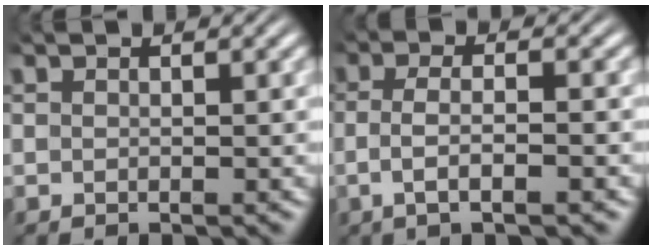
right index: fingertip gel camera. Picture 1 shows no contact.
{"total": 3.6, "force": [-1.0, 1.0, 3.3], "torque": [-0.066, -0.007, -0.016]}